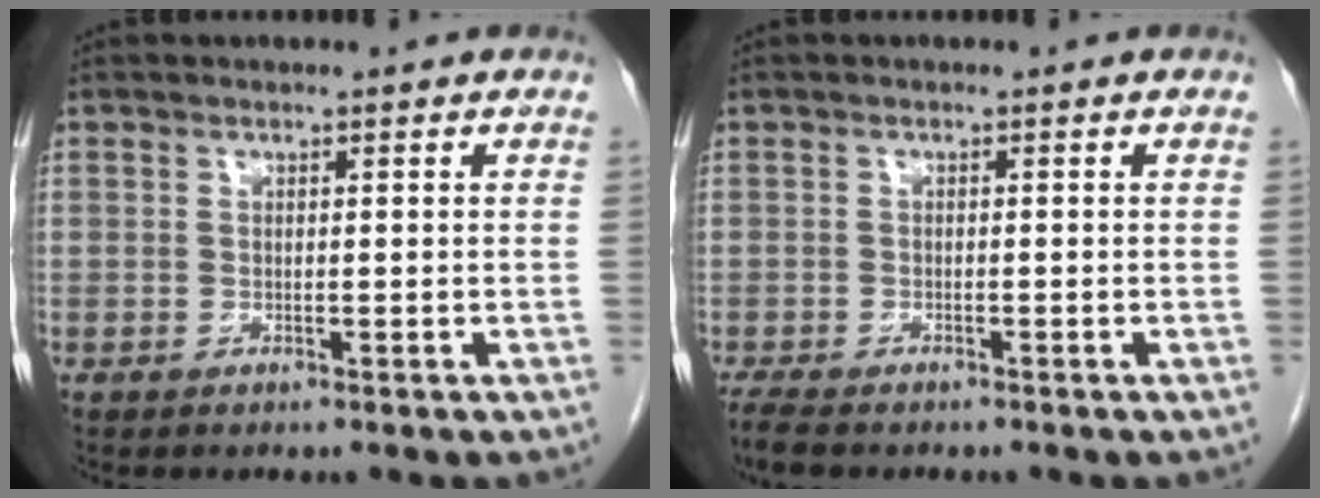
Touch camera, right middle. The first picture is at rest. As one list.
[{"total": 3.8, "force": [-3.0, 1.1, 1.9], "torque": [-0.038, -0.011, -0.047]}]